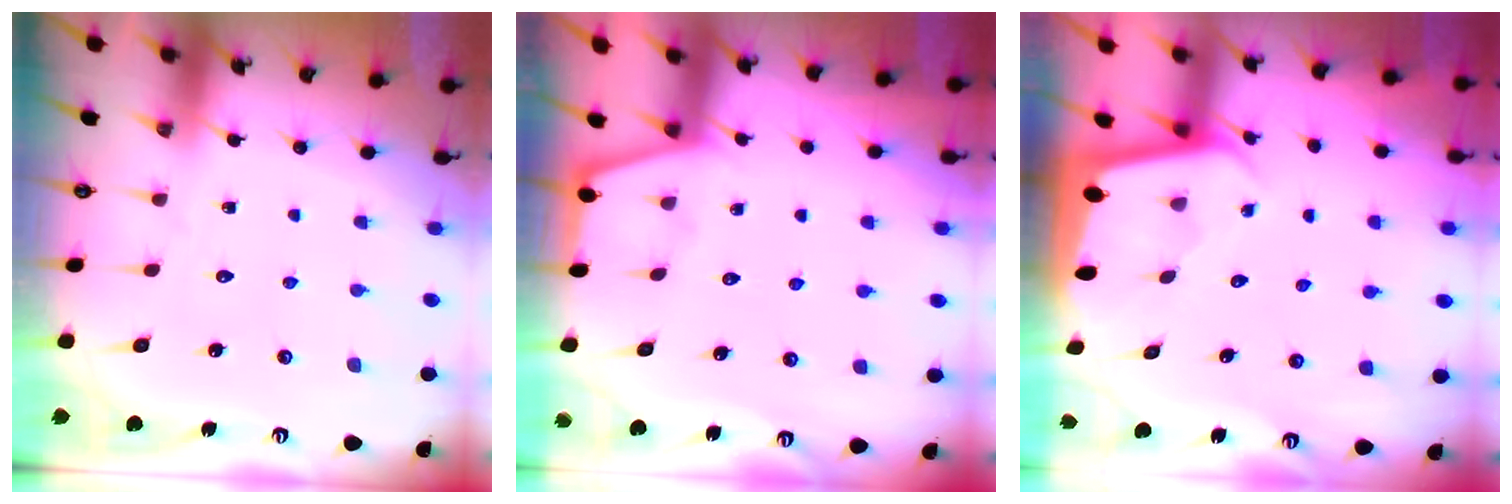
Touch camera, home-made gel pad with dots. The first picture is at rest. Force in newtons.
{"total": 1.9, "press": 1.9, "slide": 0.2}
{"total": 1.9, "press": 1.9, "slide": 0.1}